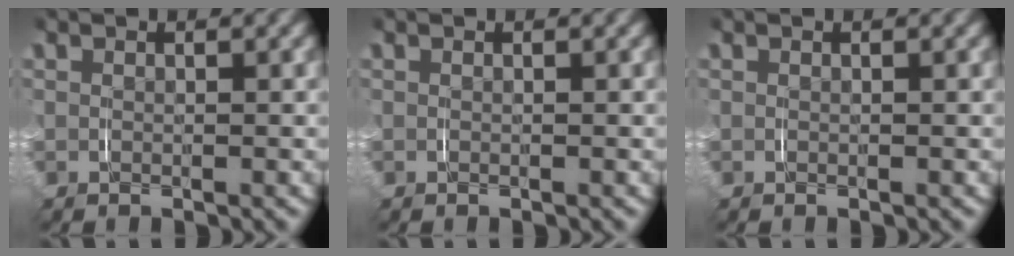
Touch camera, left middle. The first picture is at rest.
{"total": 0.0}
{"total": 0.0}